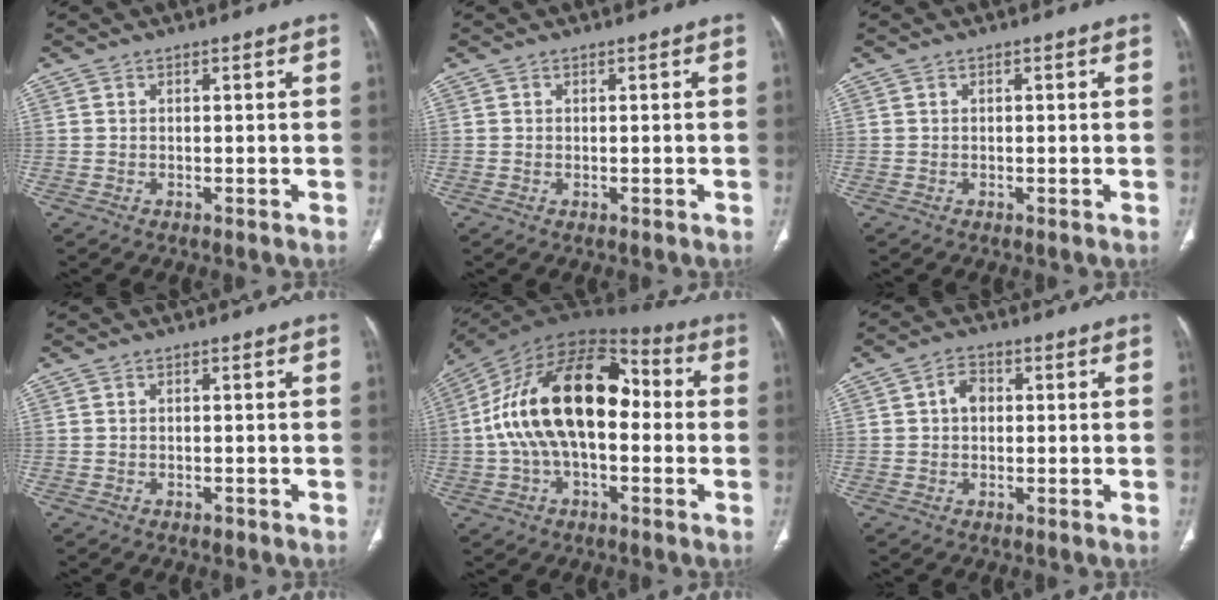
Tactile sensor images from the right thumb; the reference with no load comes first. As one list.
[{"total": 0.0}, {"total": 0.0}, {"total": 0.7, "force": [-0.5, 0.4, 0.3], "torque": [-0.005, 0.000, -0.006]}, {"total": 22.8, "force": [0.4, 12.7, 19.0], "torque": [-0.337, 0.046, -0.001]}, {"total": 3.8, "force": [0.4, 2.9, 2.4], "torque": [-0.031, 0.011, 0.004]}]